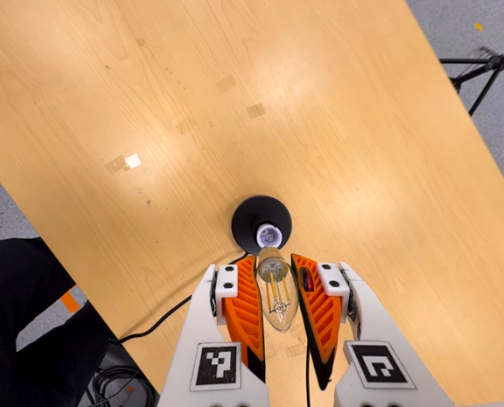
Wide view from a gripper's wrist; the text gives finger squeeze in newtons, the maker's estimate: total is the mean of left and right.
{"total": 22.9, "left": 23.8, "right": 22.0}